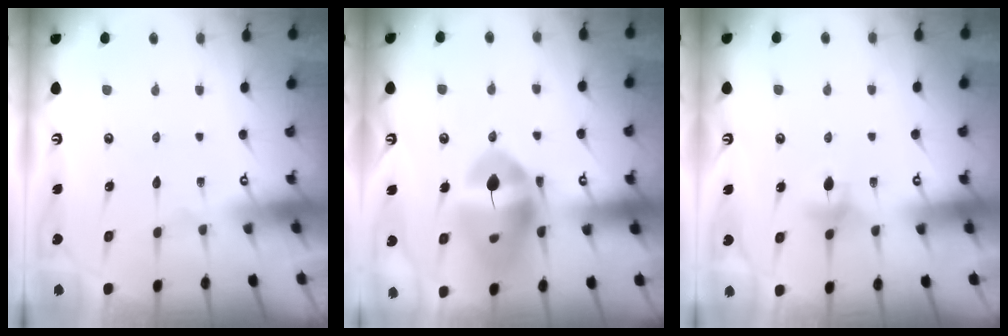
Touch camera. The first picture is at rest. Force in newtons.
{"total": 16.0, "press": 15.9, "slide": 1.5}
{"total": 4.9, "press": 4.9, "slide": 0.6}